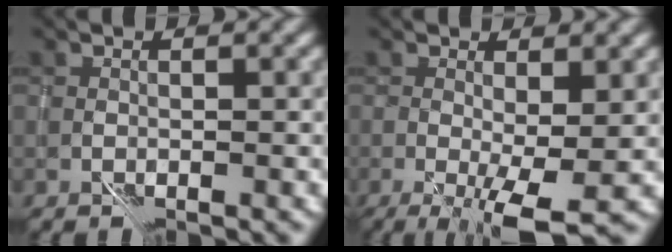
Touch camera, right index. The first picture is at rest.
{"total": 4.3, "force": [-0.2, 0.6, 4.2], "torque": [-0.072, -0.004, 0.000]}